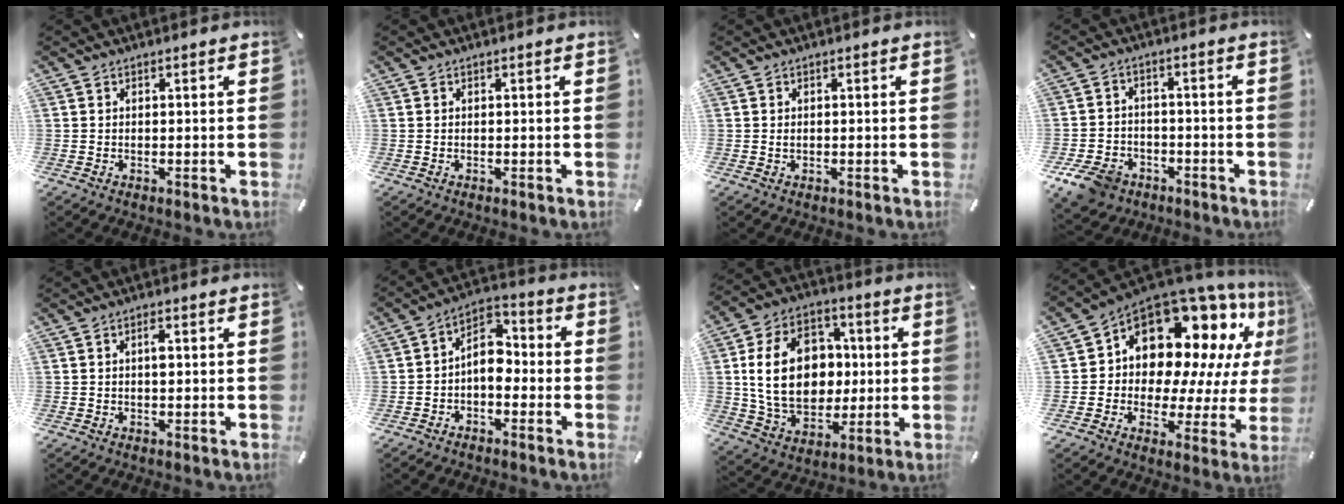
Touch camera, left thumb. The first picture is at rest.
{"total": 0.0}
{"total": 0.6, "force": [0.0, 0.4, 0.4], "torque": [-0.010, 0.000, -0.001]}
{"total": 8.2, "force": [-5.1, 5.7, 2.9], "torque": [-0.073, 0.032, -0.098]}
{"total": 2.1, "force": [0.3, 0.9, 1.8], "torque": [-0.030, 0.001, 0.002]}
{"total": 7.4, "force": [-1.9, 5.1, 5.0], "torque": [-0.092, 0.008, -0.039]}
{"total": 19.7, "force": [1.4, 15.2, 12.4], "torque": [-0.238, 0.009, 0.030]}
{"total": 16.1, "force": [8.8, 10.8, 8.0], "torque": [-0.122, -0.085, 0.155]}